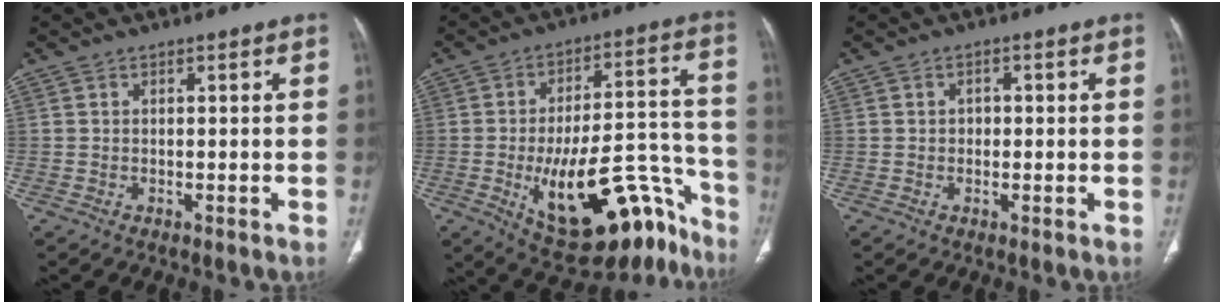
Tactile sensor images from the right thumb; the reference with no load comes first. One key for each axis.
{"total": 25.4, "fx": -12.6, "fy": 11.0, "fz": 19.1, "tx": -0.217, "ty": 0.086, "tz": -0.172}
{"total": 1.8, "fx": 0.1, "fy": 1.5, "fz": 1.0, "tx": -0.007, "ty": 0.005, "tz": 0.000}